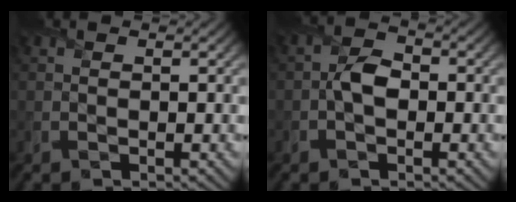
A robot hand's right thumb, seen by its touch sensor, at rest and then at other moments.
{"total": 2.9, "force": [-0.6, 1.9, 2.1], "torque": [-0.041, 0.004, -0.017]}